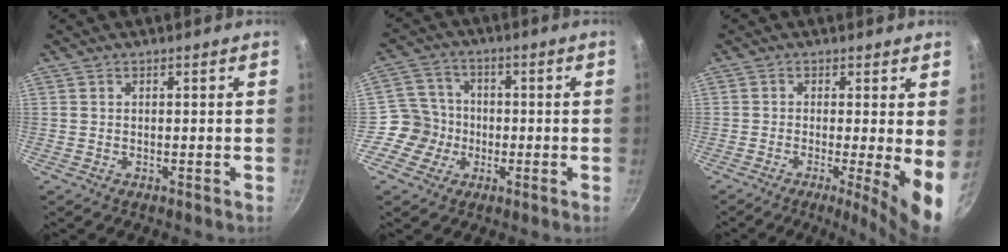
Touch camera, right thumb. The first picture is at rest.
{"total": 6.9, "force": [-1.8, 6.6, 1.2], "torque": [0.015, 0.024, -0.048]}
{"total": 8.5, "force": [-1.0, 1.4, 8.4], "torque": [-0.109, -0.016, -0.016]}